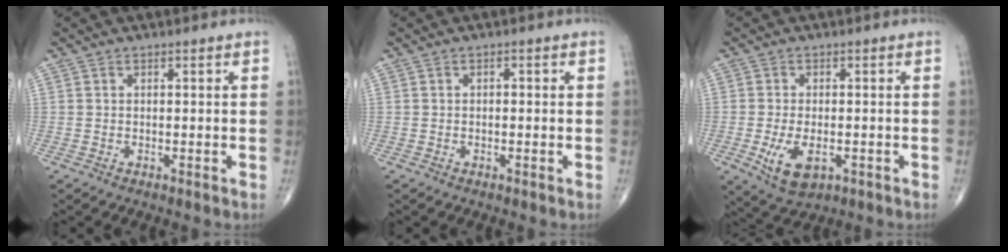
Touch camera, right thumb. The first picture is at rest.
{"total": 0.7, "force": [0.0, 0.4, 0.6], "torque": [-0.007, 0.002, -0.002]}
{"total": 7.2, "force": [-2.2, 3.8, 5.7], "torque": [-0.104, -0.008, -0.028]}